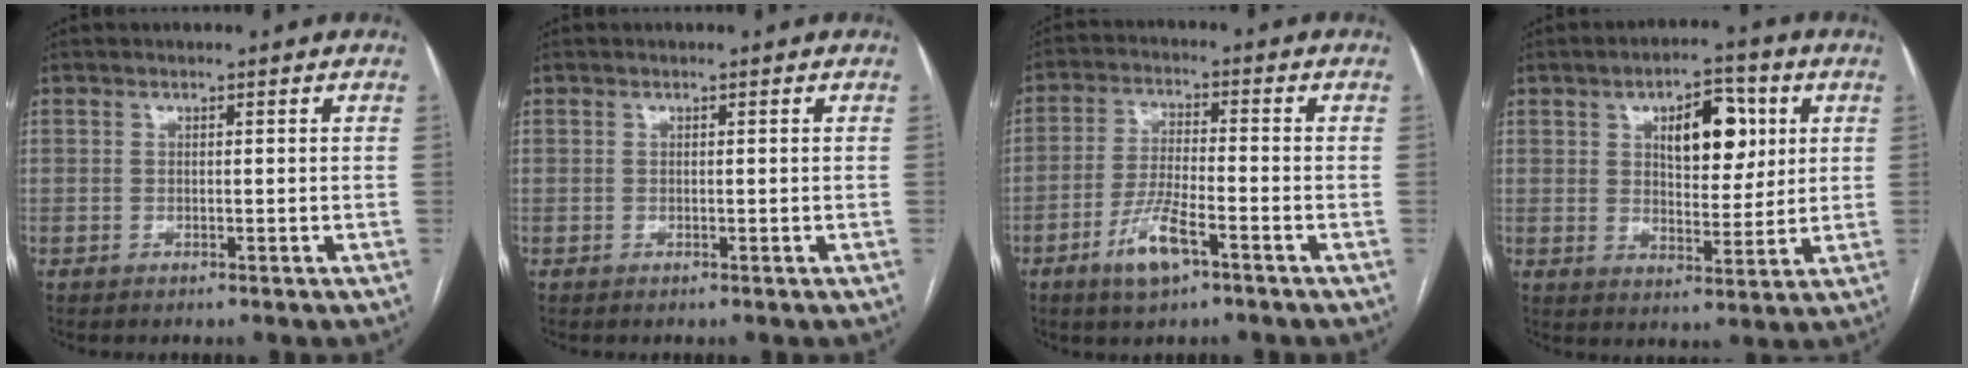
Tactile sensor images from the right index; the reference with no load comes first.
{"total": 0.0}
{"total": 7.4, "force": [-4.1, 1.6, 5.9], "torque": [-0.119, -0.005, -0.074]}
{"total": 10.0, "force": [3.4, 4.4, 8.3], "torque": [-0.118, 0.013, 0.056]}